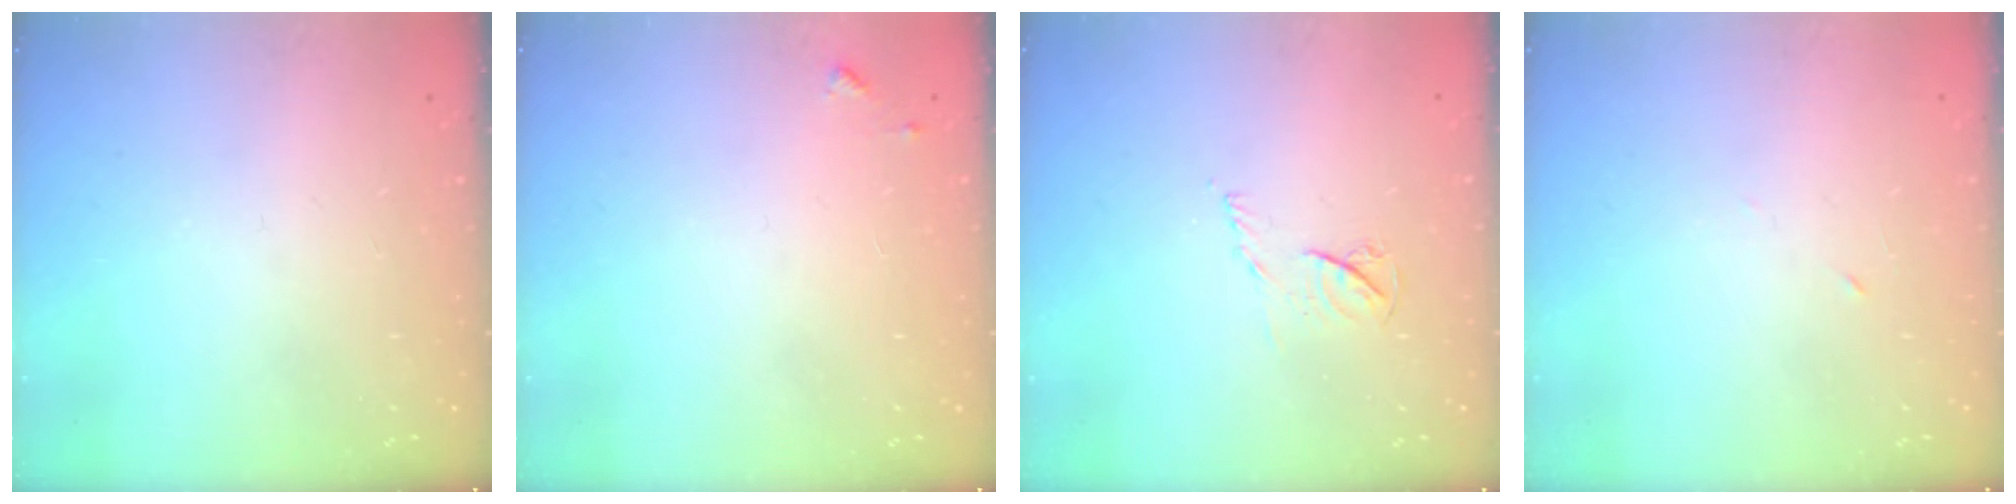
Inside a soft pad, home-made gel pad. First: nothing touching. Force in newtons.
{"total": 5.1, "press": 5.1, "slide": 0.4}
{"total": 5.4, "press": 5.3, "slide": 0.7}
{"total": 2.7, "press": 2.5, "slide": 1.0}